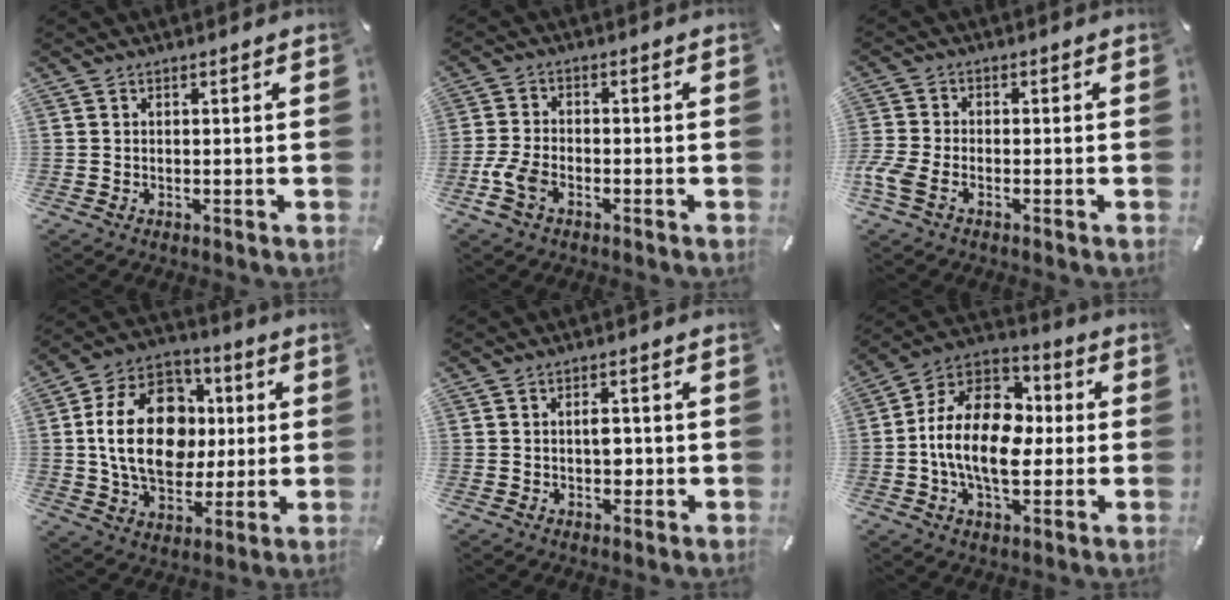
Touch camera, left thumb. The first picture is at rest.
{"total": 5.8, "force": [-2.7, 3.3, 3.9], "torque": [-0.093, 0.006, -0.054]}
{"total": 4.6, "force": [-2.3, 2.6, 3.0], "torque": [-0.081, 0.002, -0.049]}
{"total": 21.0, "force": [0.8, 15.6, 14.1], "torque": [-0.260, 0.010, 0.010]}
{"total": 3.2, "force": [-0.2, 2.0, 2.5], "torque": [-0.023, -0.006, -0.009]}
{"total": 17.3, "force": [-2.1, 11.9, 12.5], "torque": [-0.257, 0.010, -0.039]}